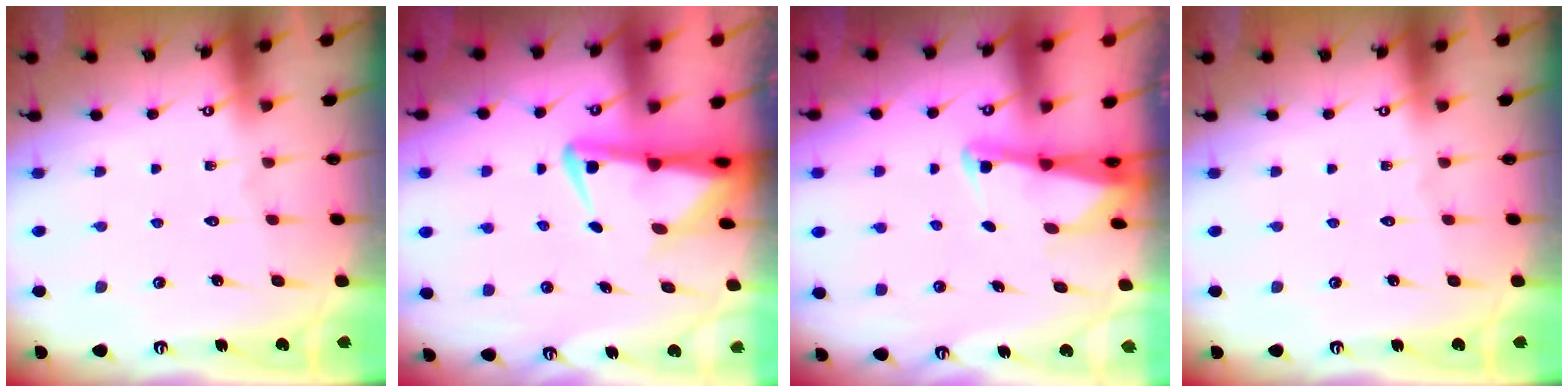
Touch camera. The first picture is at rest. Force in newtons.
{"total": 4.8, "press": 4.7, "slide": 0.9}
{"total": 2.4, "press": 2.4, "slide": 0.3}
{"total": 0.0}